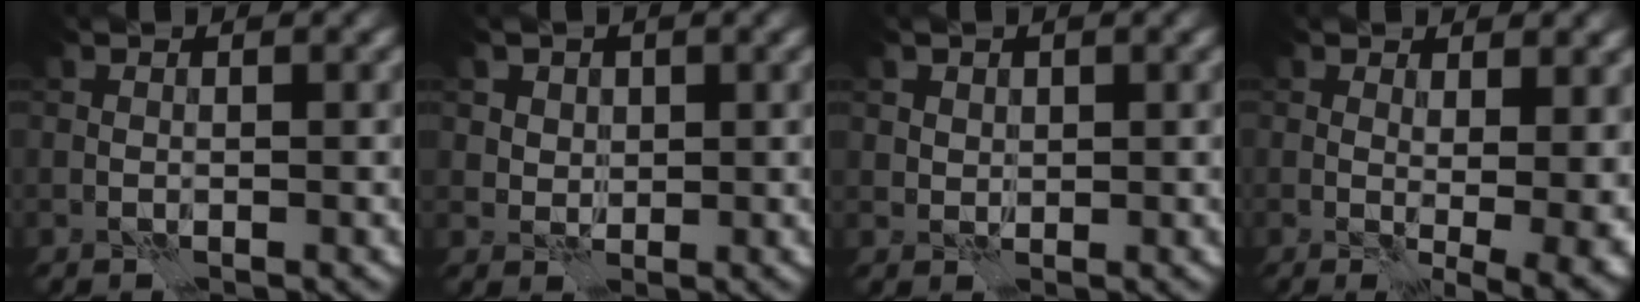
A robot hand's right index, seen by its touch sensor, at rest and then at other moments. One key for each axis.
{"total": 2.6, "fx": 1.4, "fy": 2.1, "fz": 0.8, "tx": -0.020, "ty": -0.009, "tz": 0.036}
{"total": 1.4, "fx": 0.8, "fy": 1.2, "fz": 0.4, "tx": -0.007, "ty": -0.002, "tz": 0.015}
{"total": 6.9, "fx": 1.1, "fy": 2.8, "fz": 6.2, "tx": -0.062, "ty": -0.012, "tz": 0.028}